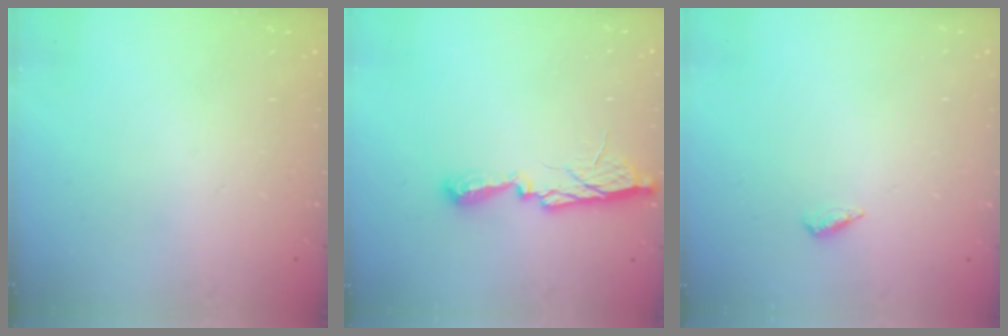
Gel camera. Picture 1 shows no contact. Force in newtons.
{"total": 9.7, "press": 9.7, "slide": 0.9}
{"total": 2.6, "press": 2.2, "slide": 1.3}